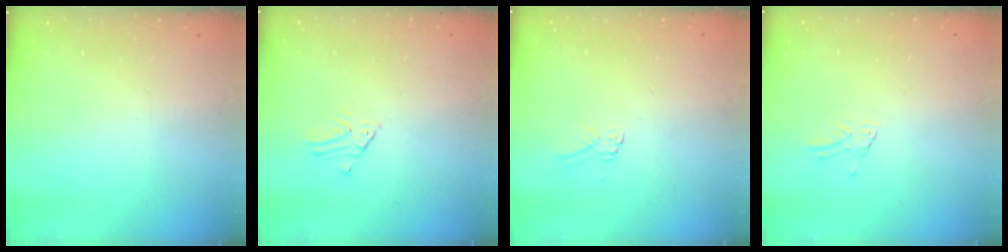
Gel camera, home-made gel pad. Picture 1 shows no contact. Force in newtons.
{"total": 1.6, "press": 1.6, "slide": 0.2}
{"total": 2.9, "press": 2.9, "slide": 0.2}
{"total": 1.2, "press": 1.2, "slide": 0.1}